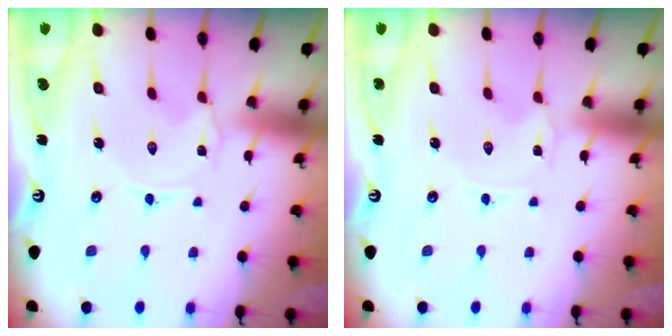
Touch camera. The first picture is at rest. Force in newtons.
{"total": 0.0}